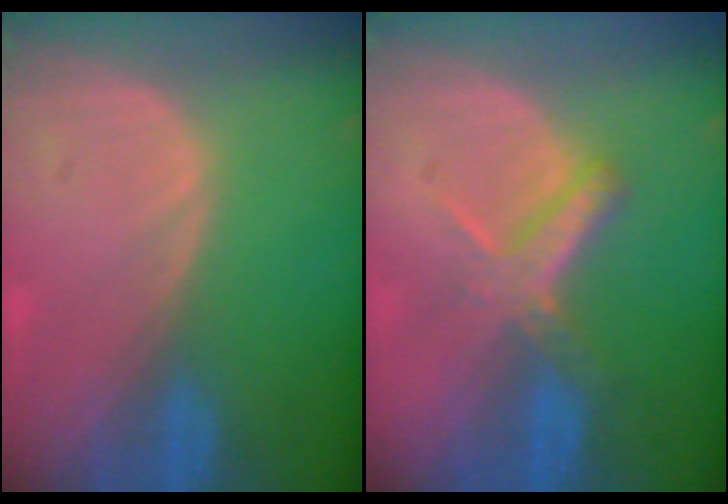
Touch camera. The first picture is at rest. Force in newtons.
{"total": 5.5, "press": 4.9, "slide": 2.5}